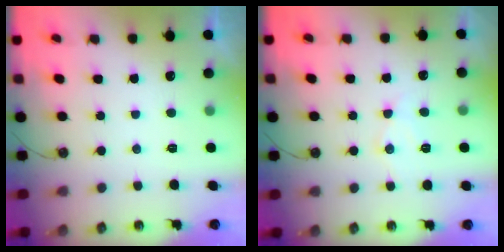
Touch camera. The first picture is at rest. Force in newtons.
{"total": 8.7, "press": 8.6, "slide": 0.8}